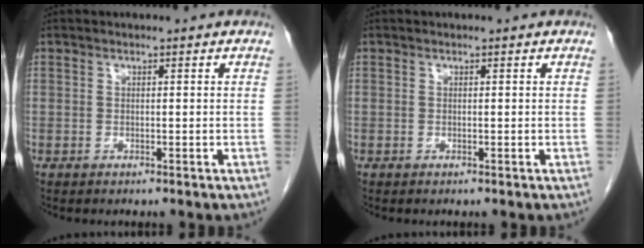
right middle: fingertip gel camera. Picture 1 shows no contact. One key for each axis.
{"total": 0.0}